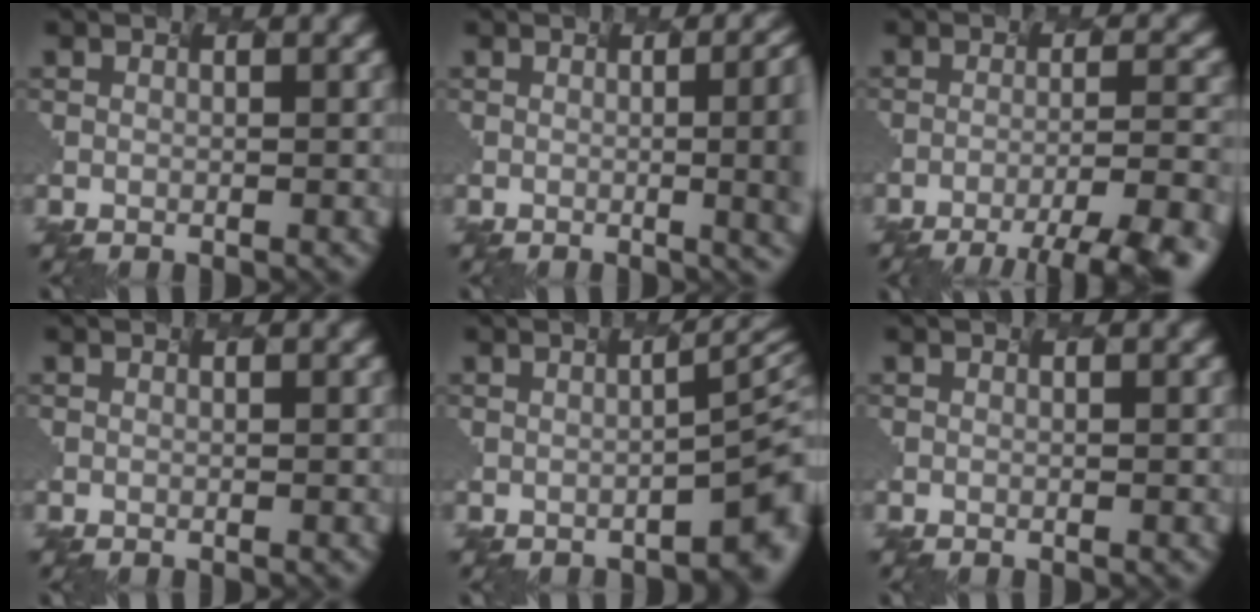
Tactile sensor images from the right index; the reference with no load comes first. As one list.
[{"total": 12.1, "force": [0.4, 6.5, 10.2], "torque": [-0.041, 0.030, 0.020]}, {"total": 8.8, "force": [-6.2, 1.6, 6.0], "torque": [-0.073, 0.007, -0.073]}, {"total": 0.0}, {"total": 5.8, "force": [-1.6, 1.5, 5.4], "torque": [-0.049, 0.009, -0.014]}, {"total": 0.0}]